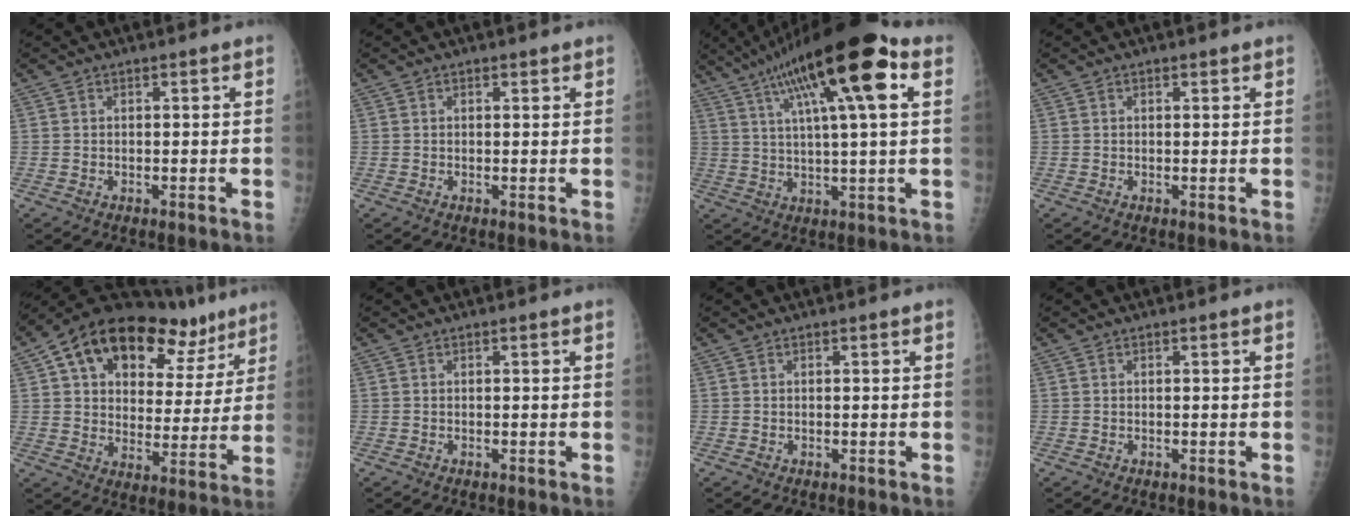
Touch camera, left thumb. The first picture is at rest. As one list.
[{"total": 1.0, "force": [0.6, 0.5, 0.5], "torque": [-0.003, -0.002, 0.006]}, {"total": 20.5, "force": [8.9, 4.2, 18.0], "torque": [-0.299, 0.012, 0.141]}, {"total": 0.8, "force": [0.5, 0.4, 0.5], "torque": [-0.003, -0.001, 0.005]}, {"total": 24.9, "force": [13.6, 14.1, 15.4], "torque": [-0.199, 0.012, 0.215]}, {"total": 0.0}, {"total": 0.0}, {"total": 0.0}]